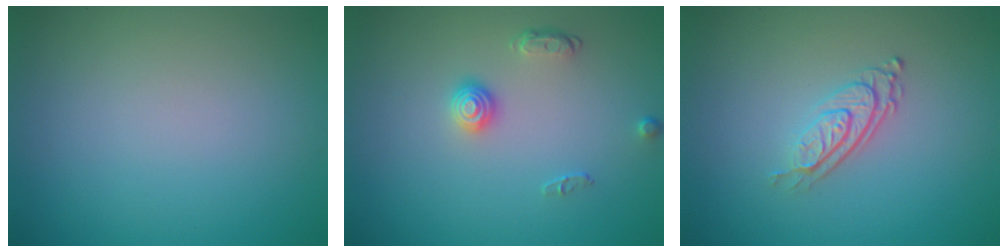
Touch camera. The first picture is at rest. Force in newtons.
{"total": 1.7, "press": 1.4, "slide": 1.0}
{"total": 2.9, "press": 1.9, "slide": 2.2}